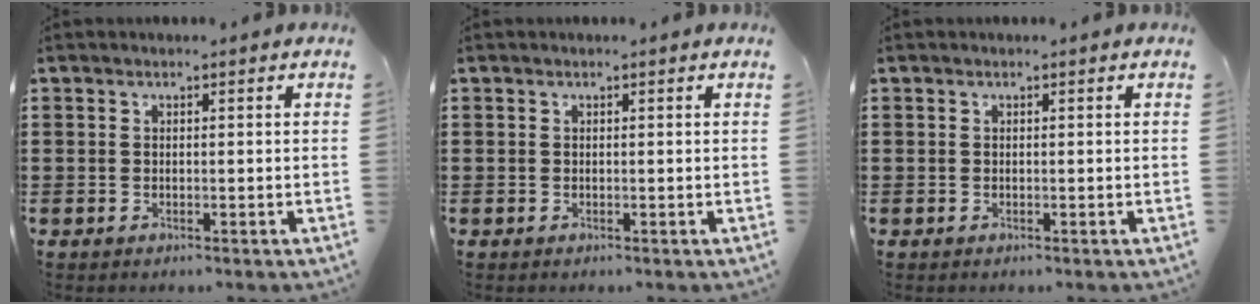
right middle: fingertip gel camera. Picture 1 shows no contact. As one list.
[{"total": 0.0}, {"total": 0.0}]